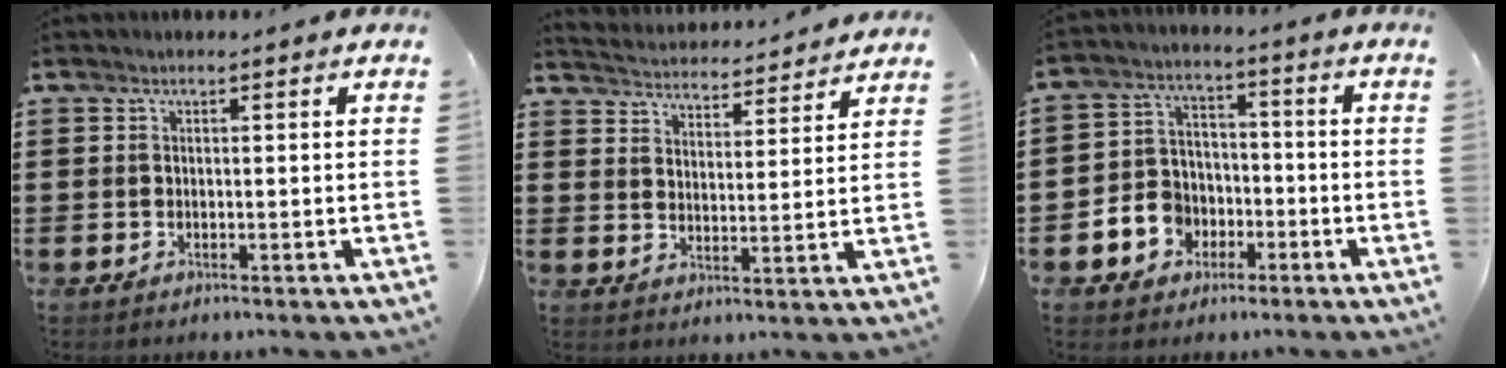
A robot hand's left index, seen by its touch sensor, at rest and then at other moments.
{"total": 4.0, "force": [4.0, -0.3, -0.4], "torque": [-0.015, -0.032, 0.065]}
{"total": 5.9, "force": [-2.4, 5.2, 1.4], "torque": [-0.051, 0.013, -0.048]}